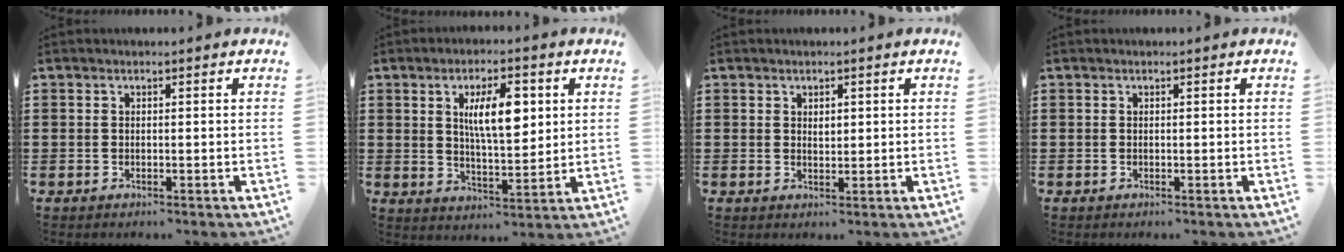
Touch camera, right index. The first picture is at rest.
{"total": 8.5, "force": [2.5, 3.2, 7.5], "torque": [-0.135, 0.004, 0.037]}
{"total": 1.3, "force": [0.6, 0.8, 0.8], "torque": [-0.017, 0.005, 0.011]}
{"total": 0.0}